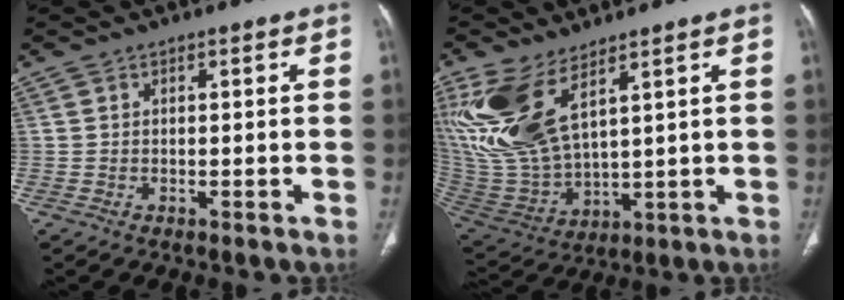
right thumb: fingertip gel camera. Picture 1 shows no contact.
{"total": 17.4, "force": [8.6, 7.7, 13.0], "torque": [-0.290, -0.039, 0.193]}